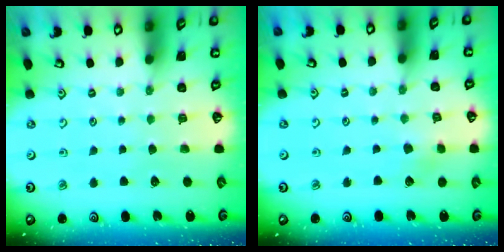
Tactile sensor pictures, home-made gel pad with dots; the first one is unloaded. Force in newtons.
{"total": 2.9, "press": 2.9, "slide": 0.4}